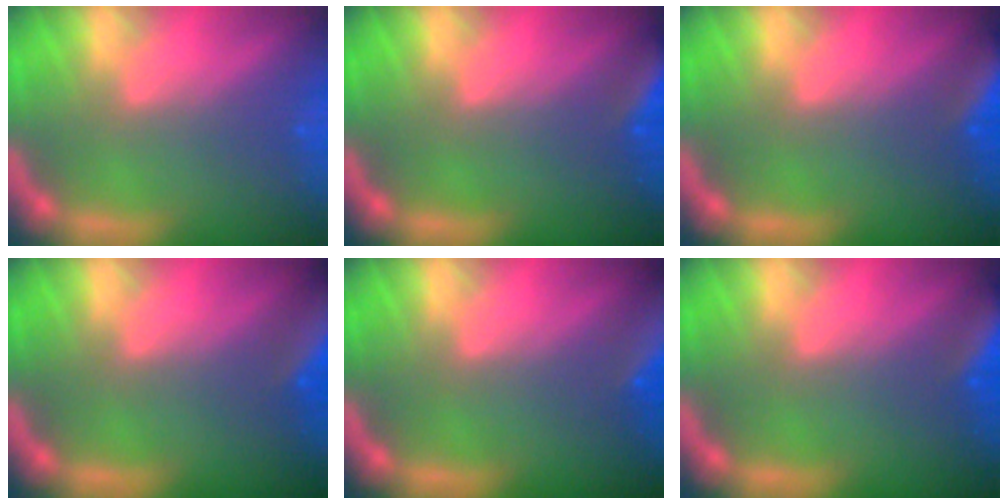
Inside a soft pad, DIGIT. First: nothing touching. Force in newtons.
{"total": 4.4}
{"total": 5.0}
{"total": 7.5}
{"total": 9.4}
{"total": 5.0}